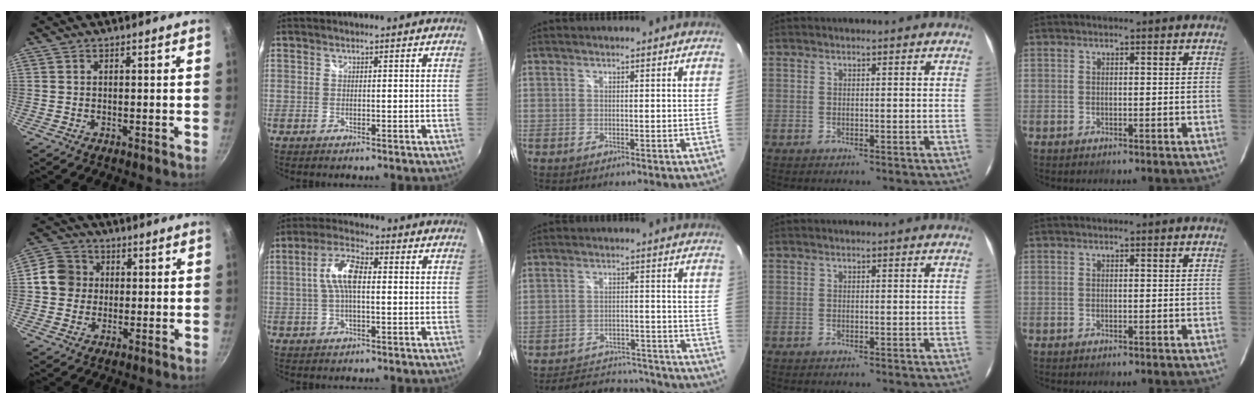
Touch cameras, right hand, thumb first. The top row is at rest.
{"thumb": {"total": 7.8, "force": [0.8, 7.2, 3.0], "torque": [-0.021, 0.011, -0.003]}, "index": {"total": 7.4, "force": [0.3, 2.8, 6.8], "torque": [-0.139, 0.016, 0.003]}, "middle": {"total": 15.1, "force": [-13.5, 5.0, 4.4], "torque": [-0.097, 0.021, -0.169]}}